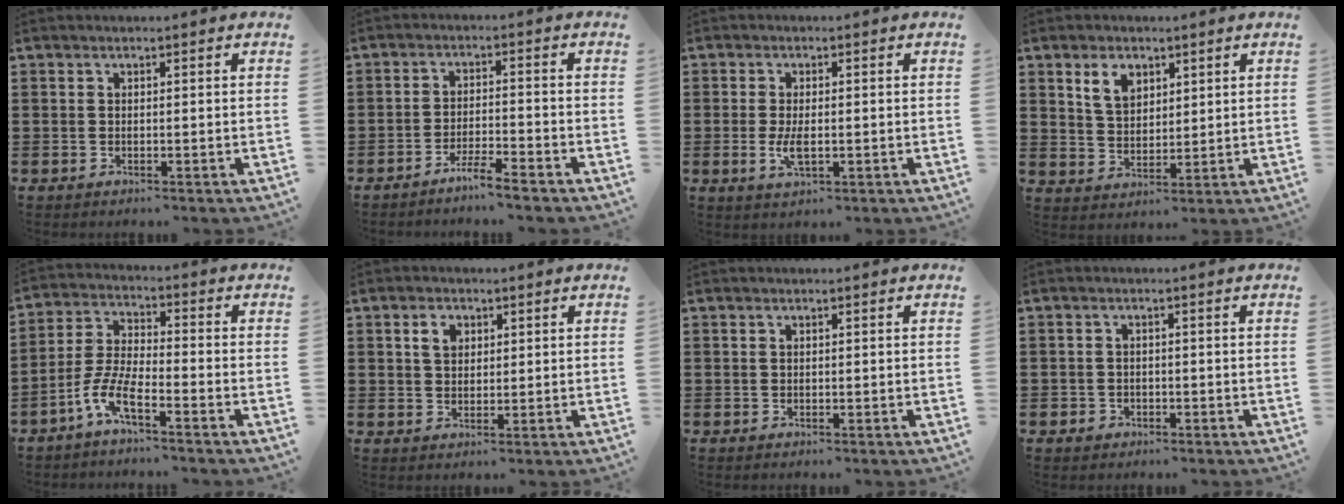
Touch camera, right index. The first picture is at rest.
{"total": 3.8, "force": [-3.5, -0.4, 1.4], "torque": [-0.032, -0.001, -0.071]}
{"total": 3.7, "force": [-0.4, 1.6, 3.4], "torque": [-0.076, -0.005, -0.010]}
{"total": 4.9, "force": [2.2, 3.2, 3.0], "torque": [-0.064, 0.010, 0.037]}
{"total": 6.3, "force": [-4.3, 1.1, 4.5], "torque": [-0.124, -0.016, -0.090]}
{"total": 3.0, "force": [1.0, 2.1, 1.9], "torque": [-0.037, 0.007, 0.016]}
{"total": 0.0}
{"total": 1.4, "force": [-0.9, 1.0, 0.2], "torque": [-0.007, 0.001, -0.021]}